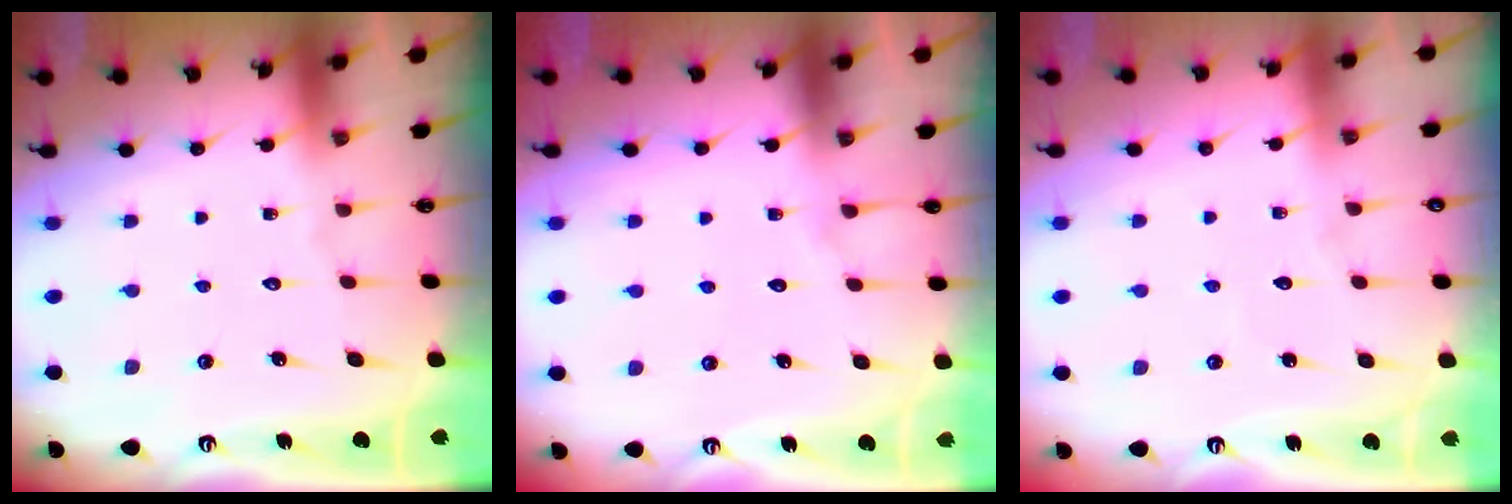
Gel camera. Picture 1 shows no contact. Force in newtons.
{"total": 2.9, "press": 2.9, "slide": 0.2}
{"total": 2.5, "press": 2.5, "slide": 0.3}